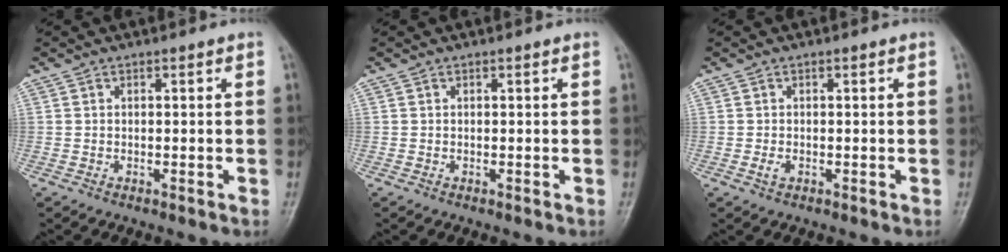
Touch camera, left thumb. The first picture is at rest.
{"total": 0.0}
{"total": 1.2, "force": [-0.3, 0.8, 0.9], "torque": [-0.019, -0.003, -0.006]}